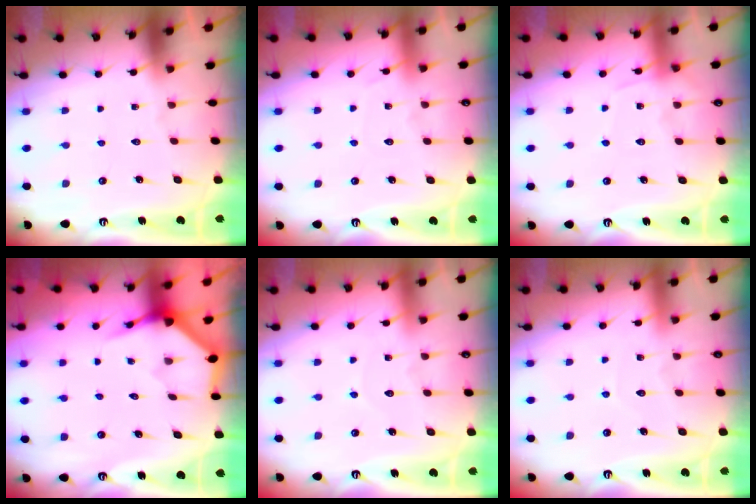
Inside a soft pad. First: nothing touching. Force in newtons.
{"total": 3.6, "press": 3.5, "slide": 0.5}
{"total": 6.5, "press": 6.4, "slide": 0.8}
{"total": 4.0, "press": 4.0, "slide": 0.3}
{"total": 3.2, "press": 3.2, "slide": 0.3}
{"total": 4.1, "press": 4.1, "slide": 0.4}